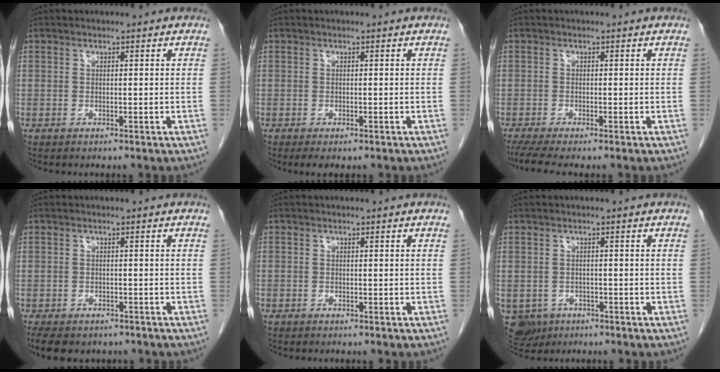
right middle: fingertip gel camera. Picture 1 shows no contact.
{"total": 2.2, "force": [-1.5, 0.9, 1.3], "torque": [-0.019, -0.005, -0.016]}
{"total": 4.2, "force": [-3.3, 0.2, 2.7], "torque": [-0.046, -0.012, -0.059]}
{"total": 10.5, "force": [-7.9, 5.3, 4.5], "torque": [-0.093, -0.006, -0.102]}
{"total": 0.8, "force": [-0.6, 0.5, 0.1], "torque": [-0.007, 0.003, -0.011]}
{"total": 5.6, "force": [-3.0, 4.6, 1.2], "torque": [-0.026, 0.002, -0.041]}